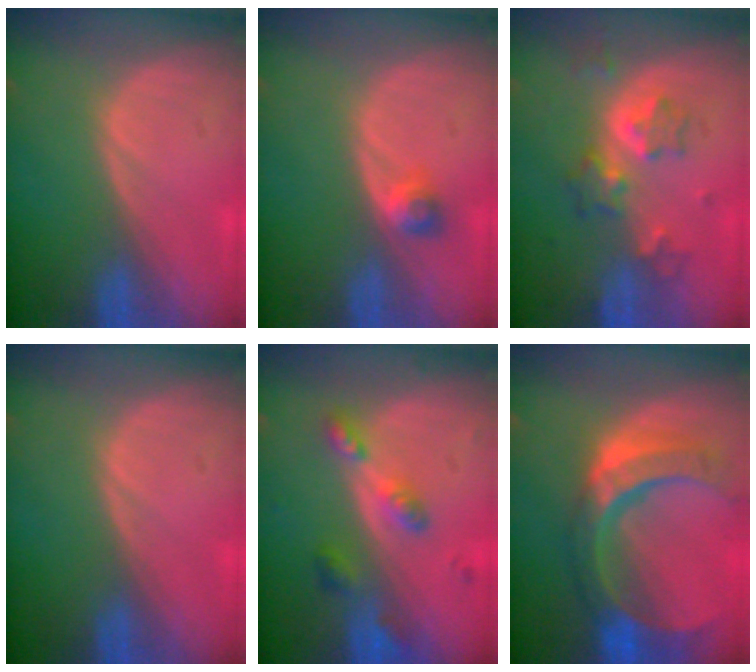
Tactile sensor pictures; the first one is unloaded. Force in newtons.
{"total": 2.6, "press": 2.2, "slide": 1.4}
{"total": 6.6, "press": 5.7, "slide": 3.2}
{"total": 0.0}
{"total": 5.1, "press": 5.1, "slide": 0.4}
{"total": 11.2, "press": 9.4, "slide": 6.0}